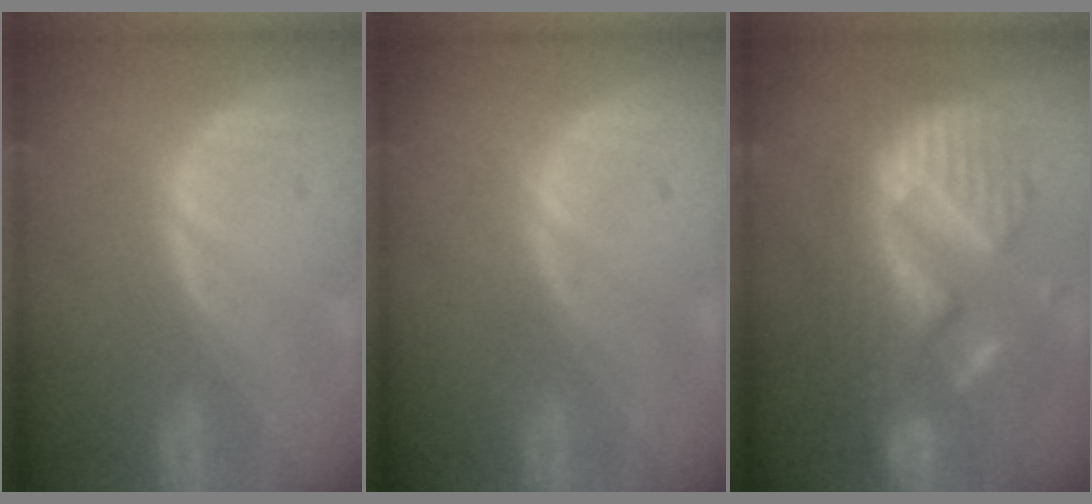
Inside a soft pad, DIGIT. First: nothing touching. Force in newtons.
{"total": 0.0}
{"total": 13.1, "press": 13.0, "slide": 1.4}